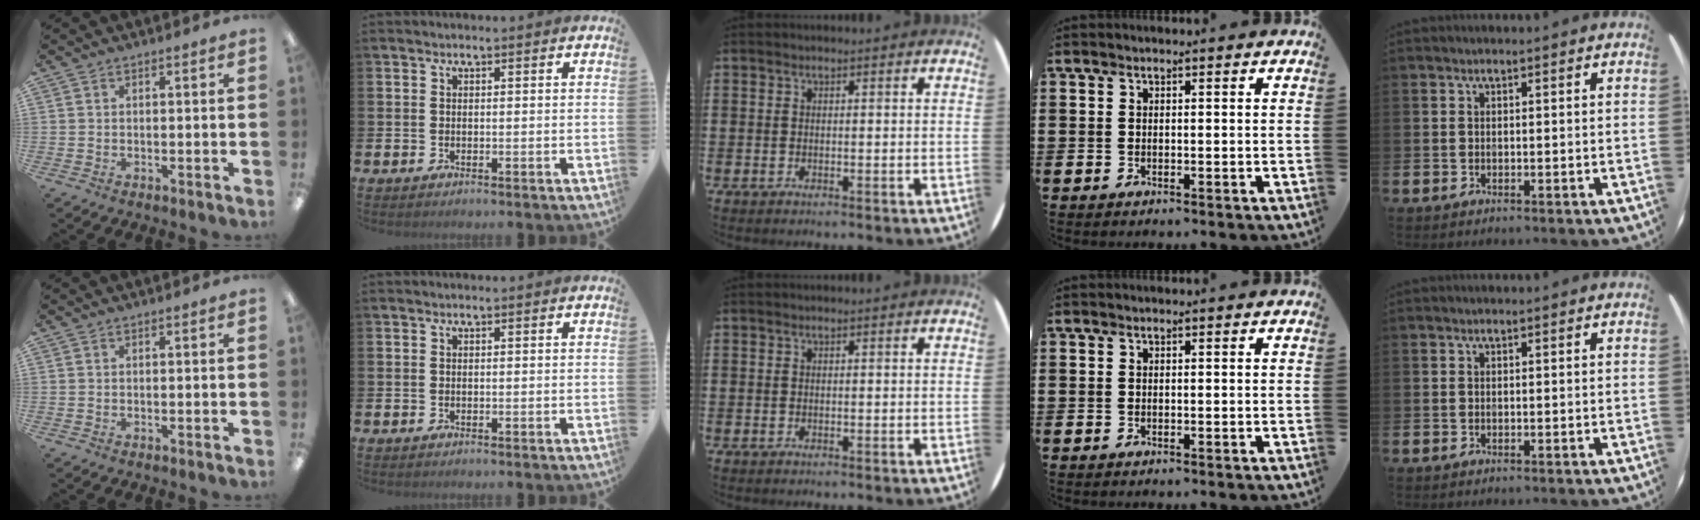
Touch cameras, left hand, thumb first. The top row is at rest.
{}